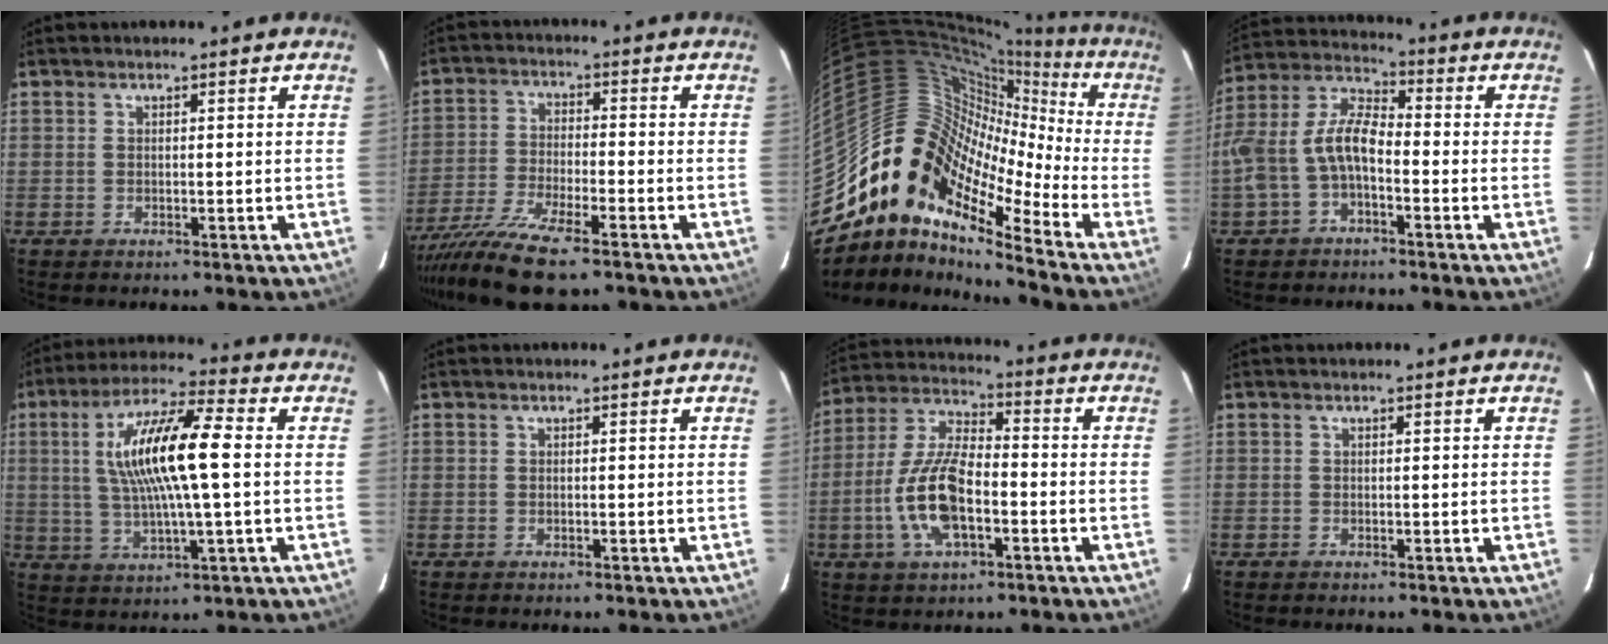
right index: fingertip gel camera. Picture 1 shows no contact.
{"total": 11.9, "force": [-9.0, 2.1, 7.5], "torque": [-0.168, -0.032, -0.173]}
{"total": 12.6, "force": [-6.4, 7.2, 8.1], "torque": [-0.099, 0.018, -0.150]}
{"total": 9.4, "force": [-3.1, 4.5, 7.7], "torque": [-0.170, 0.019, -0.061]}
{"total": 15.1, "force": [1.6, 2.7, 14.8], "torque": [-0.279, 0.013, 0.029]}
{"total": 0.0}
{"total": 13.5, "force": [-3.9, 5.6, 11.6], "torque": [-0.249, 0.002, -0.076]}
{"total": 0.0}